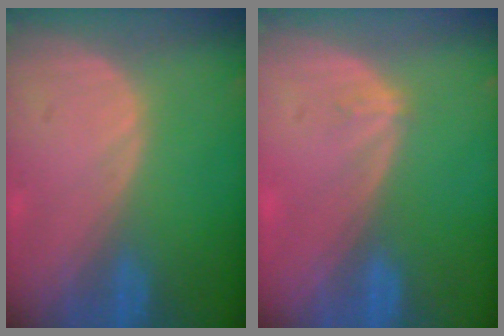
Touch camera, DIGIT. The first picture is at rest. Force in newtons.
{"total": 0.9, "press": 0.6, "slide": 0.6}